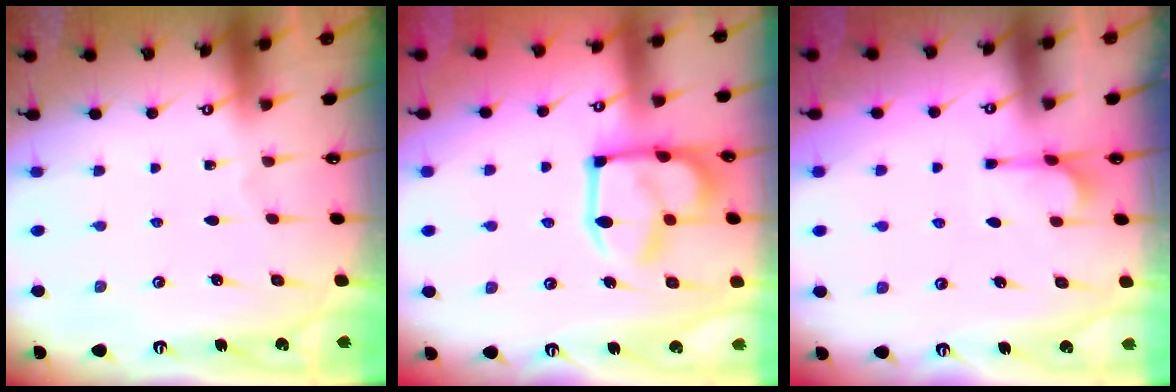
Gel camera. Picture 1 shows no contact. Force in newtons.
{"total": 14.5, "press": 14.4, "slide": 1.5}
{"total": 1.4, "press": 0.8, "slide": 1.2}